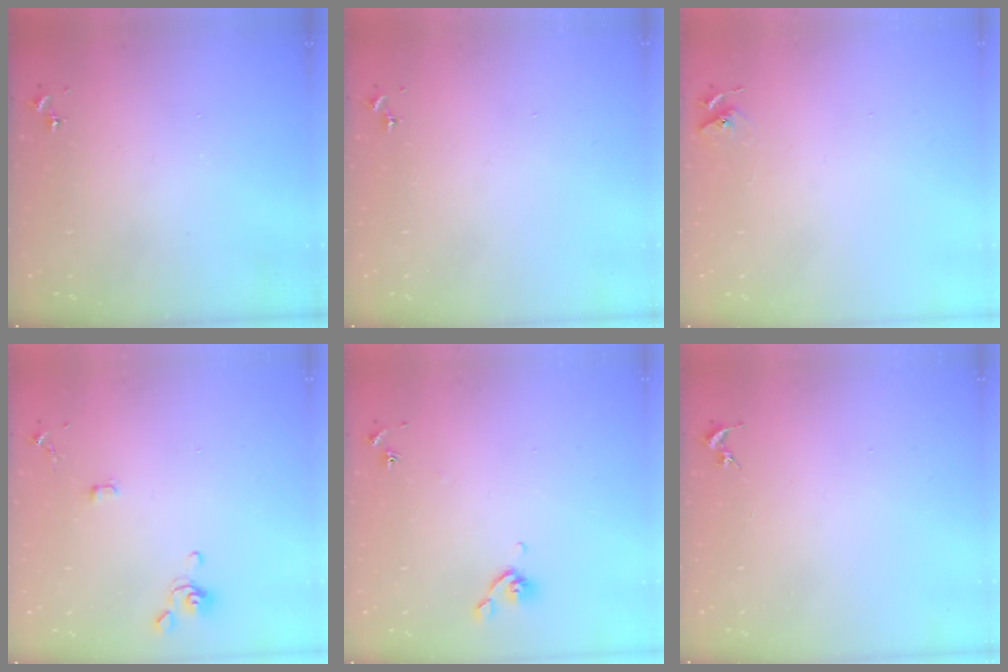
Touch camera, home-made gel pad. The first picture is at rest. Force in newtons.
{"total": 0.0}
{"total": 5.8, "press": 5.8, "slide": 0.7}
{"total": 4.0, "press": 3.9, "slide": 0.9}
{"total": 5.8, "press": 5.6, "slide": 1.7}
{"total": 0.0}